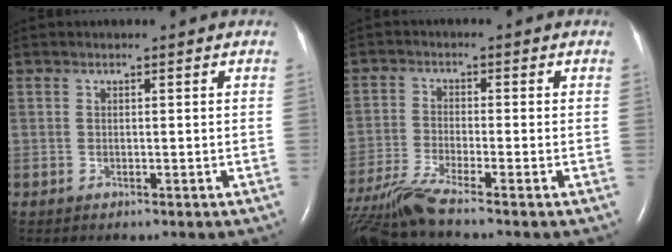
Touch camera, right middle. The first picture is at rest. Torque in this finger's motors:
{"motor_torque": [1.02, -1.05, 0.15, 0.08]}